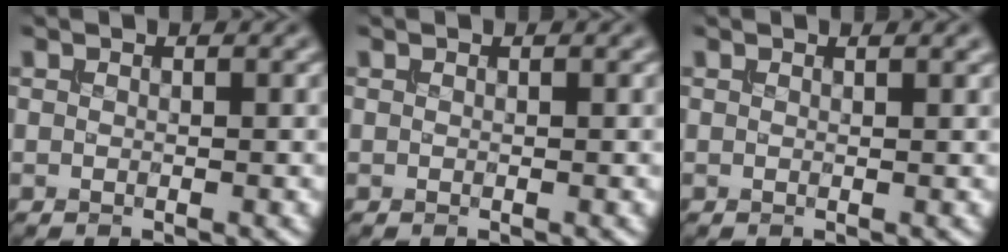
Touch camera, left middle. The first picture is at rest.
{"total": 0.0}
{"total": 1.1, "force": [0.8, 0.4, 0.7], "torque": [-0.007, 0.001, 0.004]}